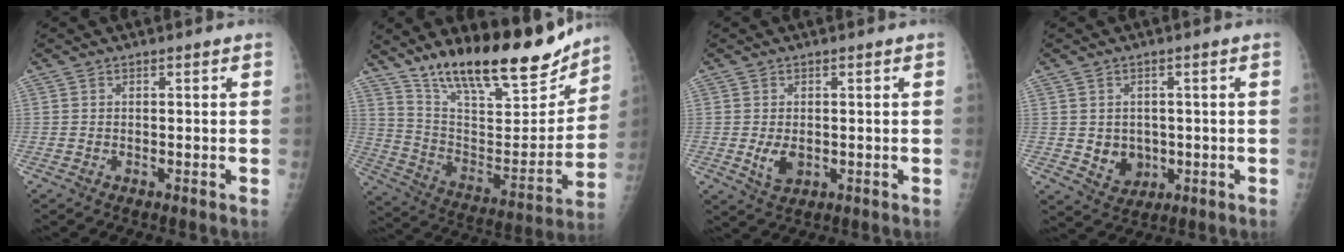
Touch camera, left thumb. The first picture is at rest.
{"total": 23.9, "force": [18.4, 7.2, 13.4], "torque": [-0.173, -0.087, 0.307]}
{"total": 3.8, "force": [-0.4, 2.5, 2.8], "torque": [-0.048, -0.007, 0.000]}
{"total": 5.2, "force": [-0.4, 4.5, 2.6], "torque": [-0.017, -0.002, 0.009]}